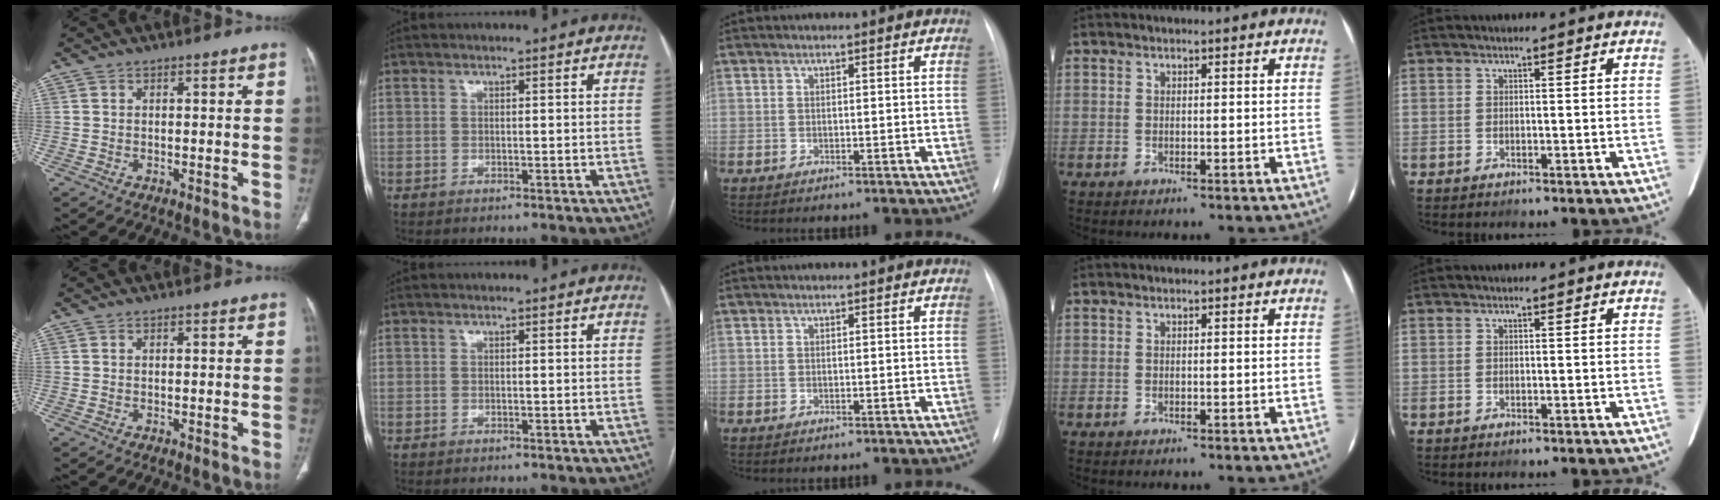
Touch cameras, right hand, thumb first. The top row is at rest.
{}